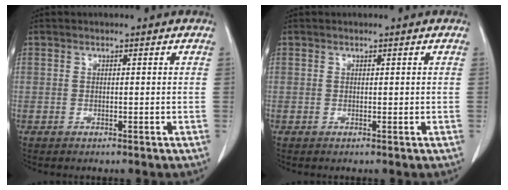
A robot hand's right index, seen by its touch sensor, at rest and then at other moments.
{"total": 0.0}